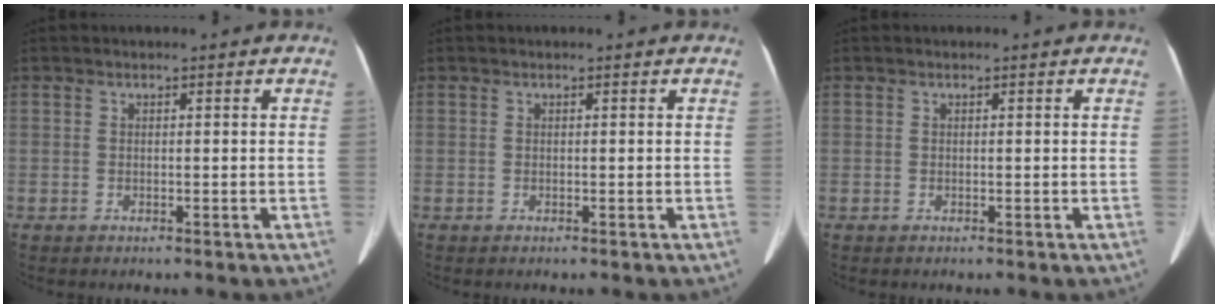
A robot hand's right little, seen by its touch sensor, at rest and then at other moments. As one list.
[{"total": 0.0}, {"total": 0.0}]